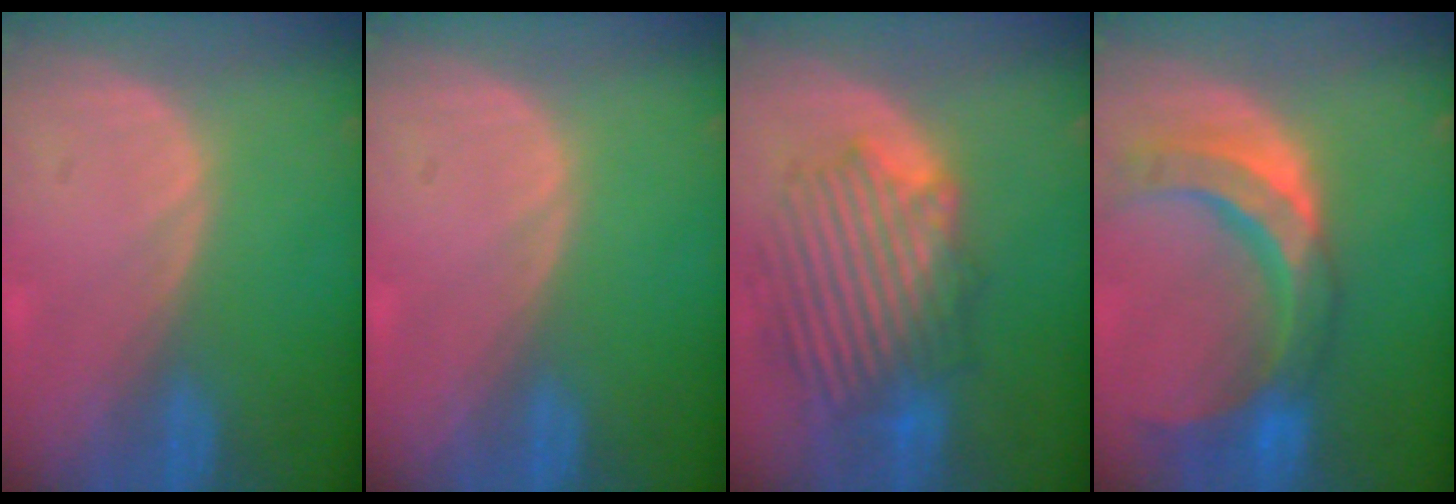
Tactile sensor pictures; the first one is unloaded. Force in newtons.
{"total": 0.0}
{"total": 9.3, "press": 9.3, "slide": 0.2}
{"total": 11.3, "press": 9.6, "slide": 6.1}